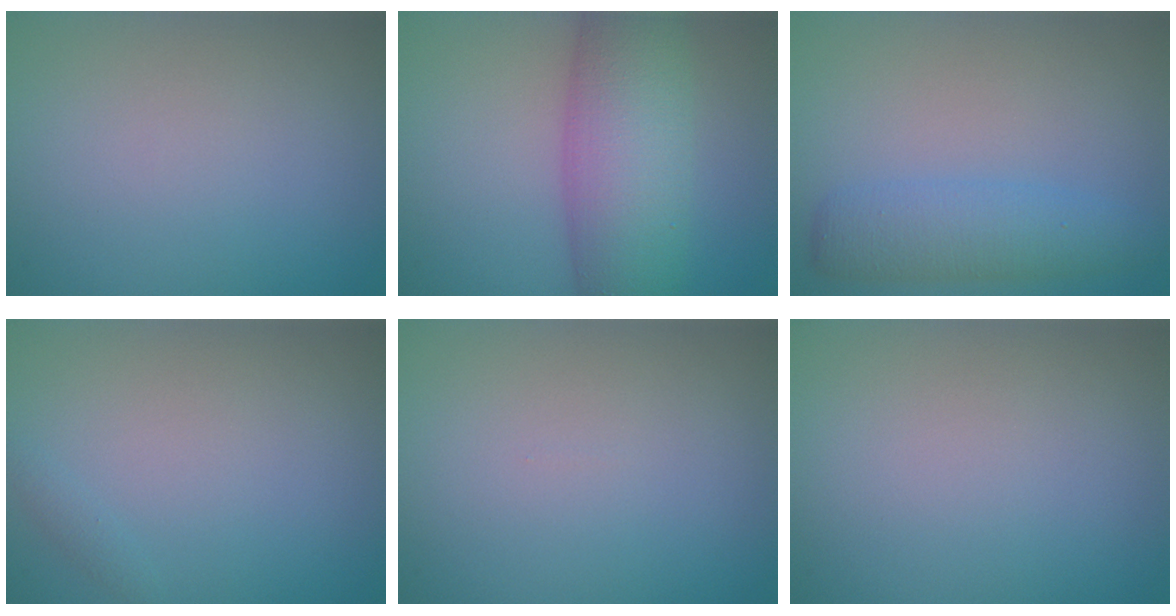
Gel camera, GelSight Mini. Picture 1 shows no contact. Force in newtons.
{"total": 8.3, "press": 8.3, "slide": 0.1}
{"total": 3.7, "press": 3.7, "slide": 0.1}
{"total": 0.6, "press": 0.6, "slide": 0.0}
{"total": 0.0}
{"total": 0.0}